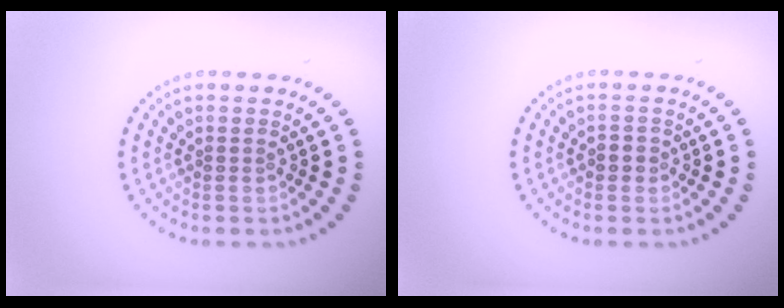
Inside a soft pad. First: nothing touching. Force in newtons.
{"total": 1.2, "press": 1.1, "slide": 0.4}